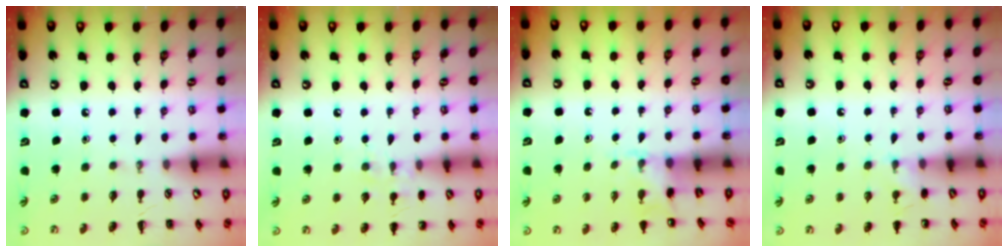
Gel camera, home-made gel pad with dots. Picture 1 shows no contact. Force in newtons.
{"total": 7.1, "press": 6.8, "slide": 2.0}
{"total": 4.4, "press": 4.2, "slide": 1.2}
{"total": 5.0, "press": 4.8, "slide": 1.4}